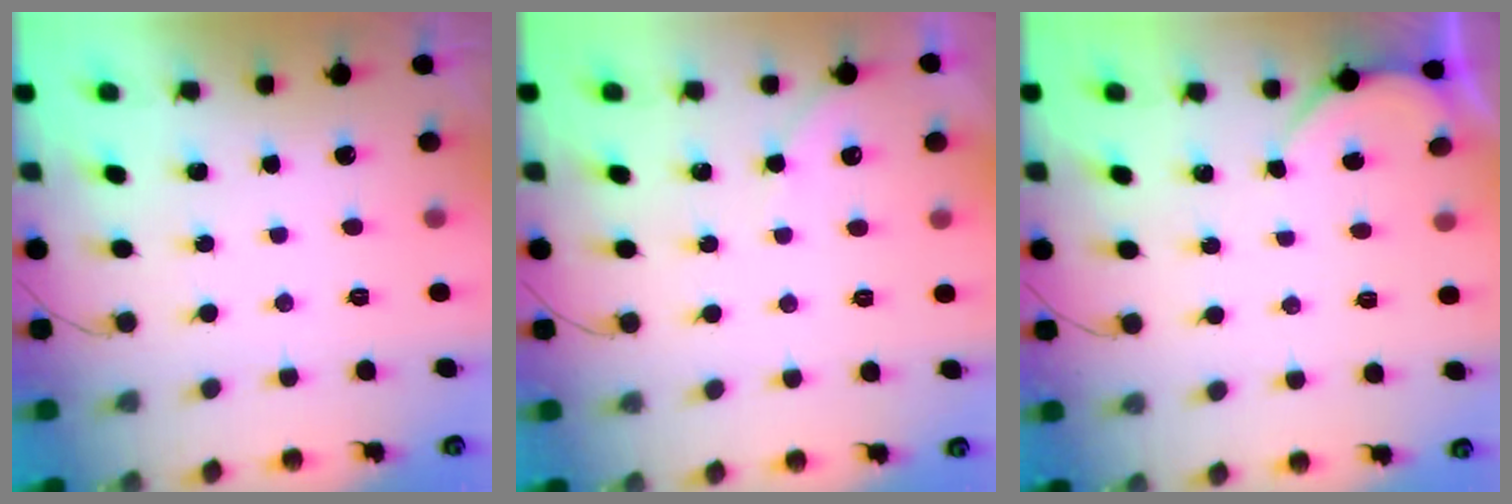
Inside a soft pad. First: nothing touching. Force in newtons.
{"total": 3.6, "press": 3.5, "slide": 0.4}
{"total": 1.8, "press": 1.8, "slide": 0.2}